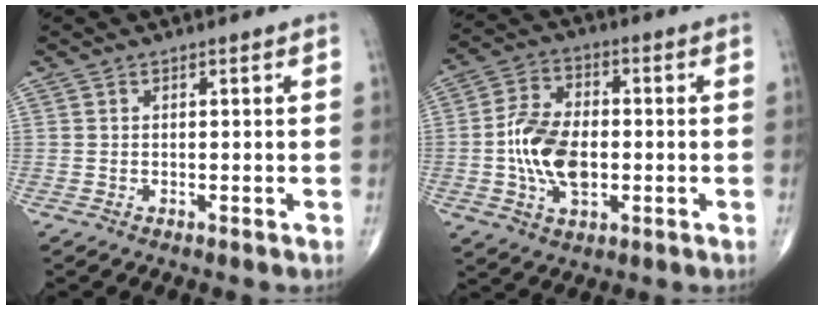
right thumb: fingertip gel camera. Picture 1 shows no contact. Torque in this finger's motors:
{"motor_torque": [1.34, 1.47, 0.69, -0.75, 0.16]}